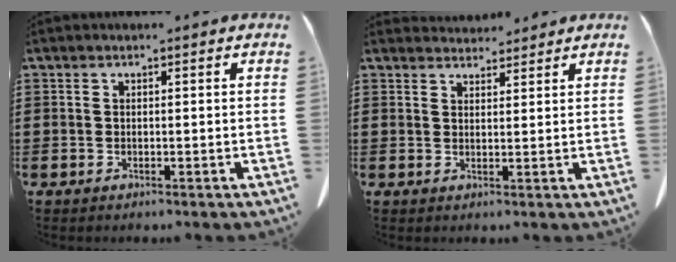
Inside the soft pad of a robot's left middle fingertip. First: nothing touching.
{"total": 2.7, "force": [2.7, 0.5, 0.0], "torque": [0.001, -0.009, 0.049]}